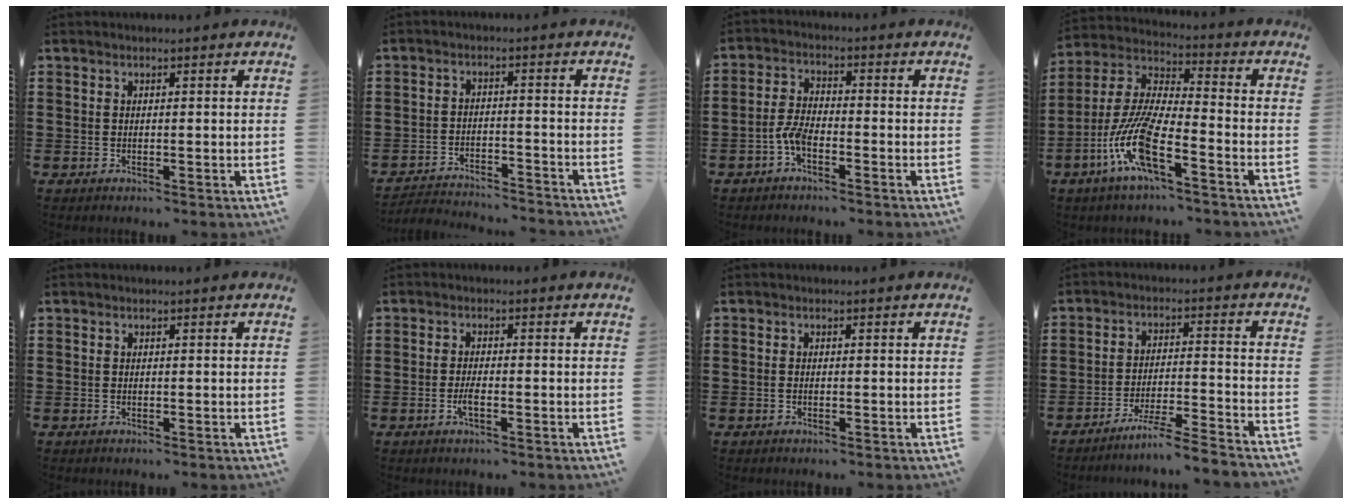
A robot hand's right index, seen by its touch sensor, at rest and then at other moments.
{"total": 3.4, "force": [-3.4, 0.3, 0.2], "torque": [-0.016, 0.000, -0.076]}
{"total": 4.0, "force": [-2.2, 1.3, 3.1], "torque": [-0.085, -0.005, -0.048]}
{"total": 11.5, "force": [-6.0, 2.2, 9.6], "torque": [-0.231, -0.018, -0.122]}
{"total": 0.0}
{"total": 2.4, "force": [-1.0, 0.4, 2.1], "torque": [-0.046, -0.004, -0.020]}
{"total": 0.5, "force": [-0.3, 0.0, 0.4], "torque": [-0.011, -0.007, -0.004]}
{"total": 5.8, "force": [-5.4, -0.7, 2.2], "torque": [-0.050, -0.017, -0.107]}